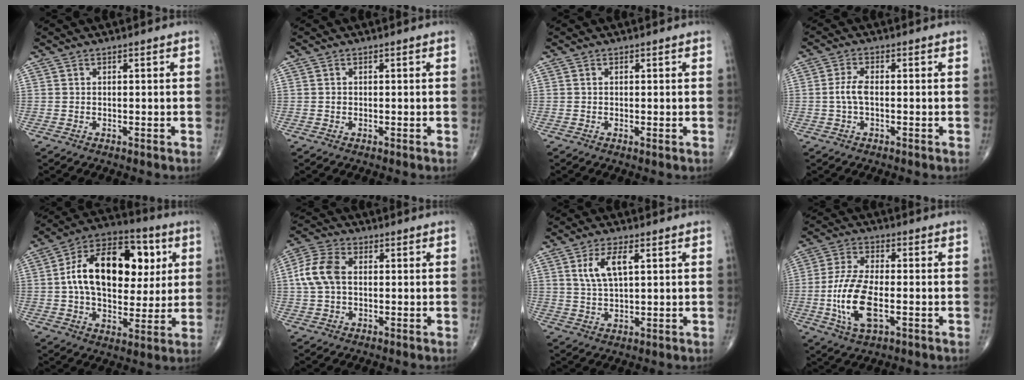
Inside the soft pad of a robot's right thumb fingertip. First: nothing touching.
{"total": 0.6, "force": [-0.1, 0.5, 0.3], "torque": [-0.004, 0.002, -0.004]}
{"total": 0.0}
{"total": 3.3, "force": [-0.4, 1.5, 2.9], "torque": [-0.069, 0.007, -0.012]}
{"total": 22.3, "force": [4.3, 13.6, 17.2], "torque": [-0.247, 0.012, 0.063]}
{"total": 8.1, "force": [0.6, 5.4, 6.1], "torque": [-0.132, 0.020, 0.007]}
{"total": 6.4, "force": [2.4, 2.5, 5.4], "torque": [-0.108, -0.005, 0.051]}
{"total": 12.4, "force": [-2.6, 5.5, 10.8], "torque": [-0.224, 0.006, -0.048]}